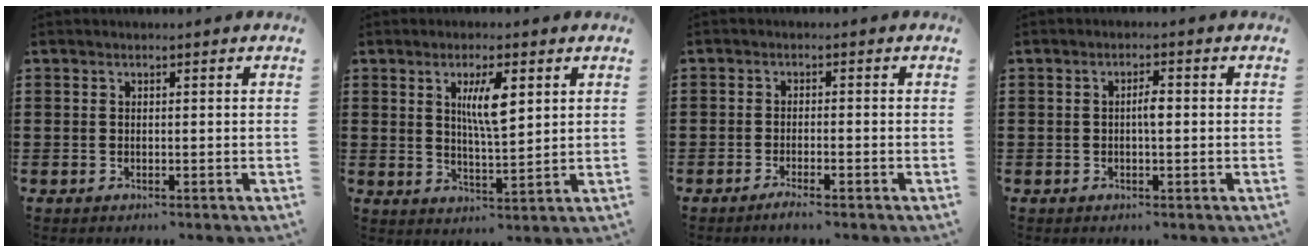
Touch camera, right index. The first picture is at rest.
{"total": 6.1, "force": [2.1, 1.6, 5.5], "torque": [-0.105, 0.002, 0.032]}
{"total": 1.6, "force": [-1.2, -0.1, 0.9], "torque": [-0.015, -0.003, -0.022]}
{"total": 2.2, "force": [-0.1, 0.7, 2.1], "torque": [-0.040, 0.001, -0.003]}